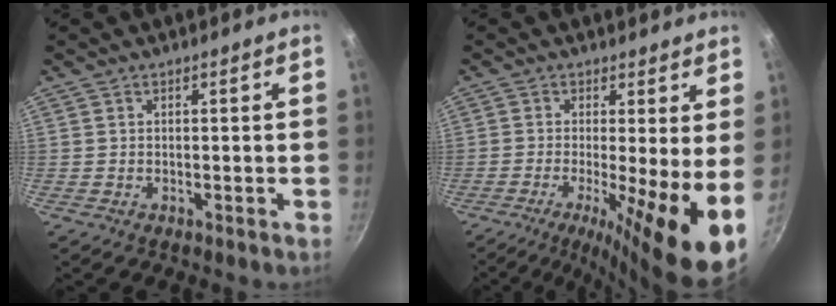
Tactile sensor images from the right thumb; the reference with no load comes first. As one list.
[{"total": 12.4, "force": [-2.0, 2.2, 12.1], "torque": [-0.184, -0.017, -0.034]}]